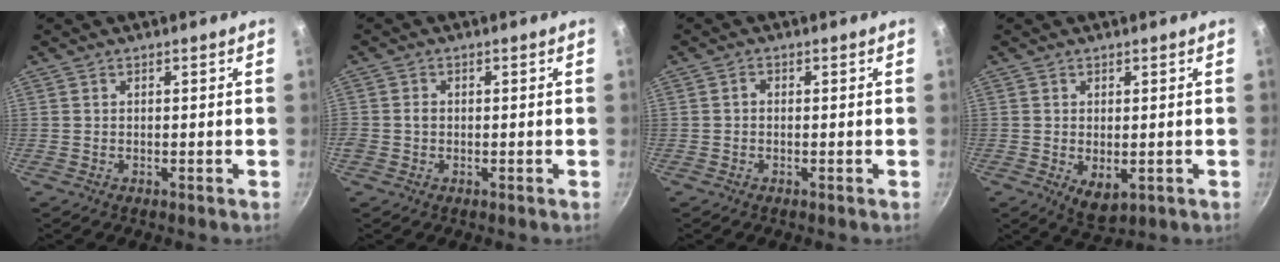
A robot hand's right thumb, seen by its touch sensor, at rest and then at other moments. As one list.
[{"total": 1.8, "force": [-0.2, 1.5, 1.0], "torque": [-0.014, 0.003, -0.004]}, {"total": 1.0, "force": [-0.2, 0.8, 0.6], "torque": [-0.006, 0.003, -0.008]}, {"total": 4.3, "force": [-1.0, 2.4, 3.5], "torque": [-0.055, -0.010, -0.002]}]